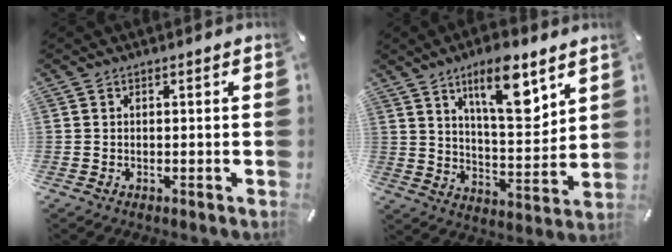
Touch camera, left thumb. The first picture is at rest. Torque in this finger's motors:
{"motor_torque": [2.53, 2.39, 1.38, -1.39, 0.46]}